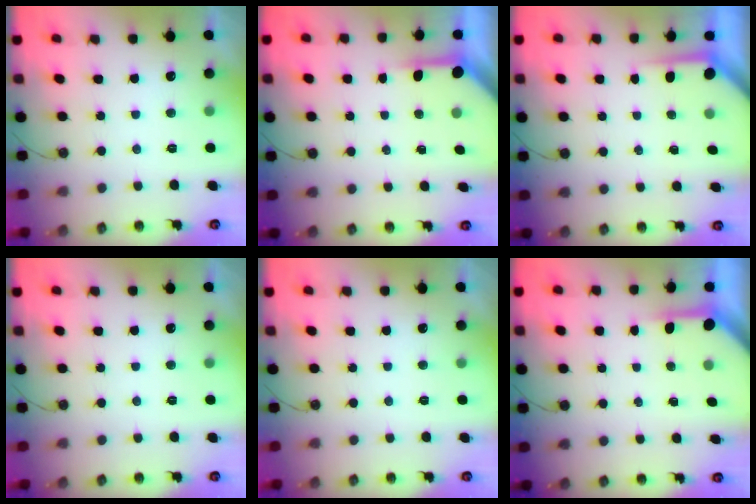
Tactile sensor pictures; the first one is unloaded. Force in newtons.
{"total": 3.9, "press": 3.8, "slide": 0.3}
{"total": 3.6, "press": 3.6, "slide": 0.3}
{"total": 0.0}
{"total": 0.0}
{"total": 3.9, "press": 3.9, "slide": 0.4}